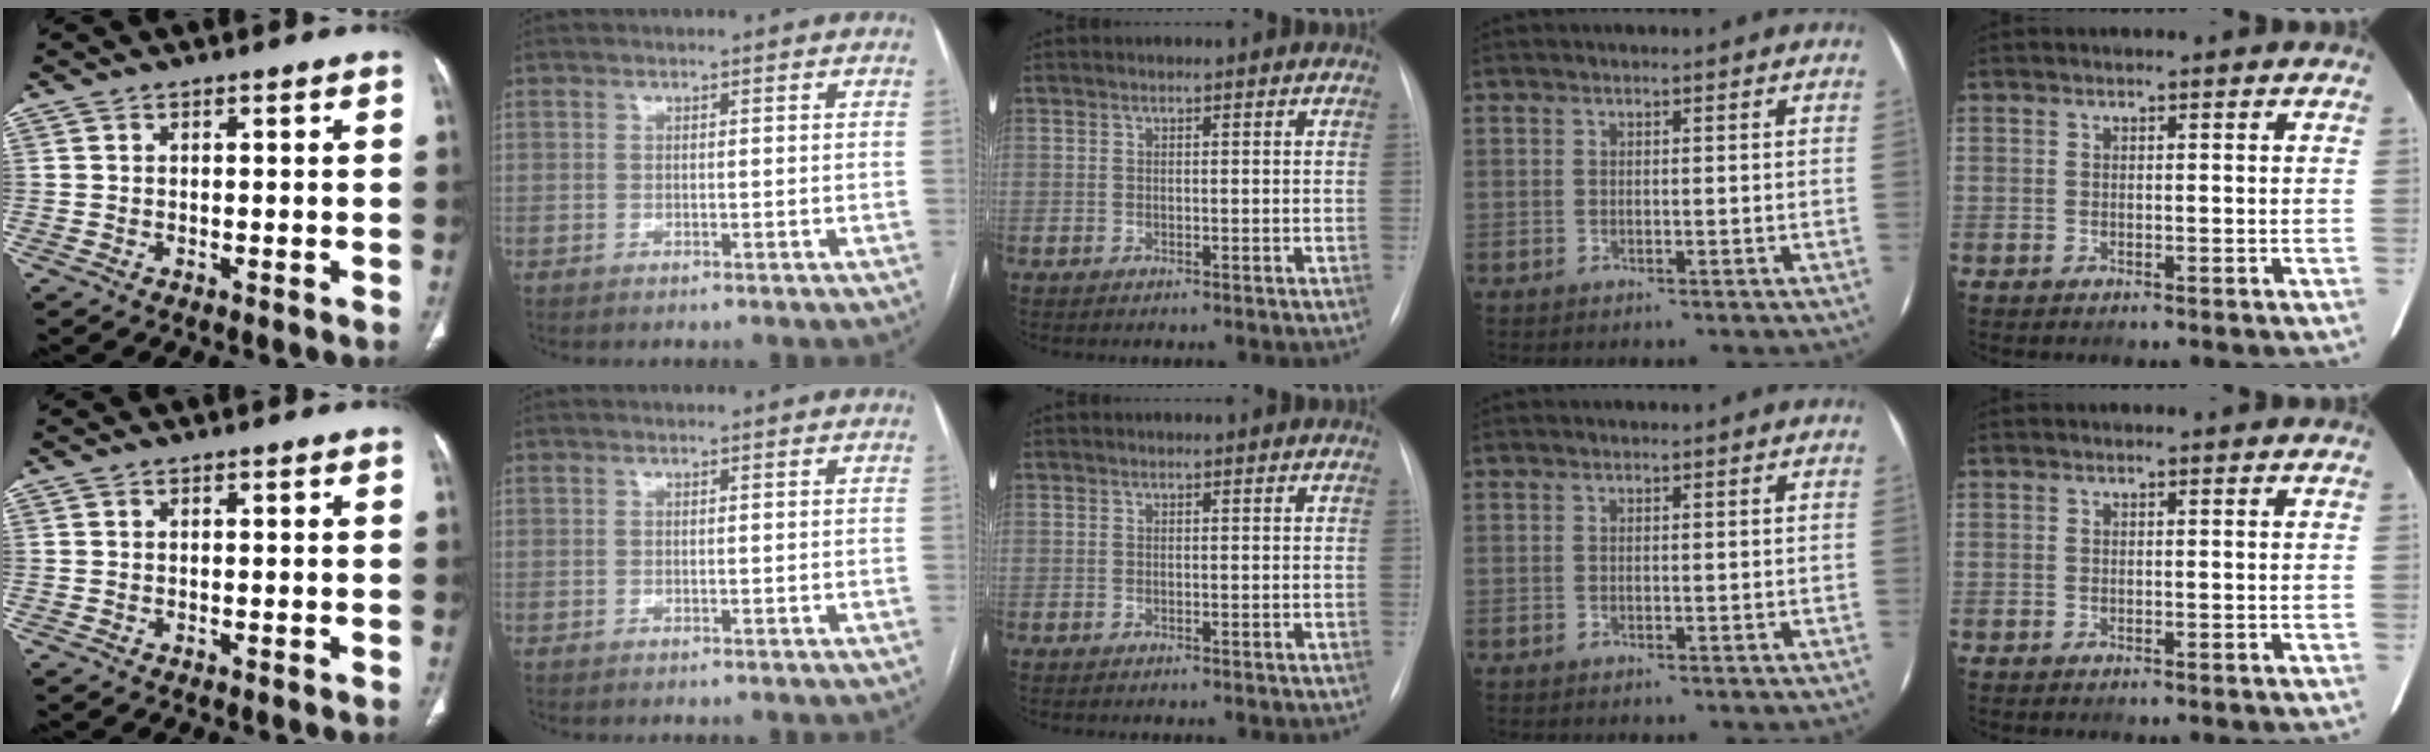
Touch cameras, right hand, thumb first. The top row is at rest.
{}